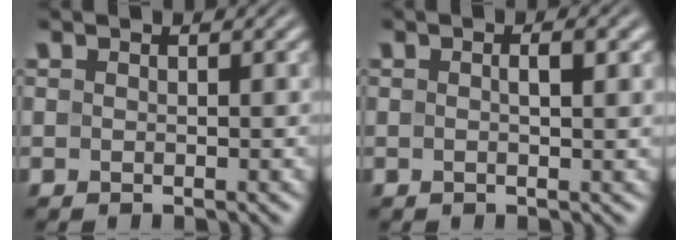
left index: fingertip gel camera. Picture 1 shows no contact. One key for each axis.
{"total": 2.1, "fx": 0.2, "fy": 0.5, "fz": 2.0, "tx": -0.029, "ty": 0.000, "tz": -0.002}